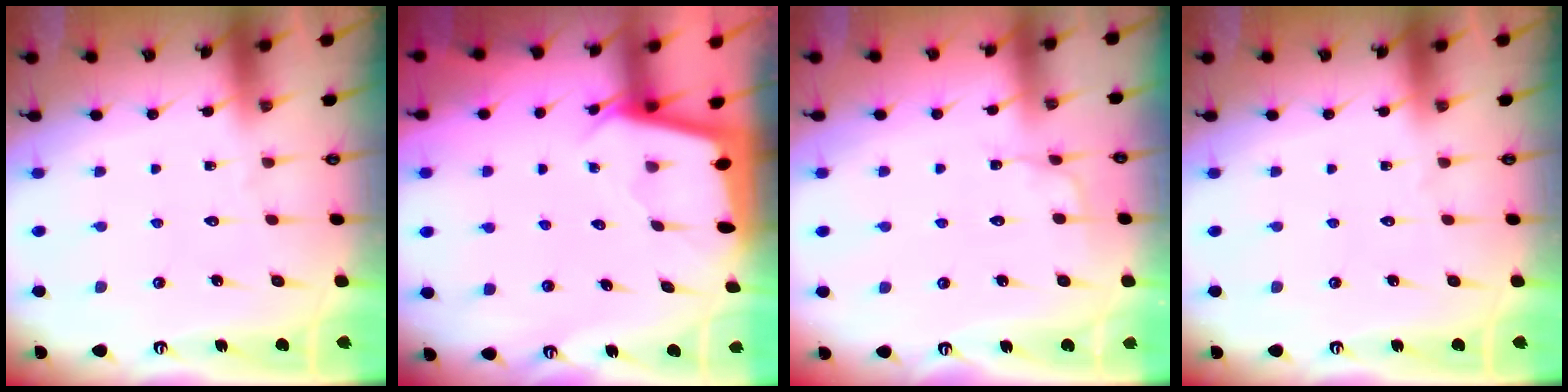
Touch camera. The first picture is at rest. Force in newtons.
{"total": 2.0, "press": 2.0, "slide": 0.2}
{"total": 2.7, "press": 2.7, "slide": 0.3}
{"total": 0.0}